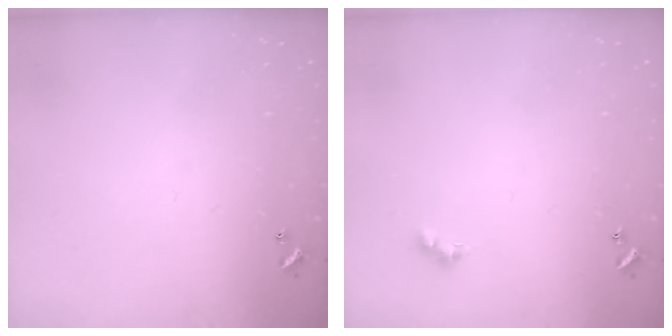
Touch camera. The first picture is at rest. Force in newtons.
{"total": 3.0, "press": 2.9, "slide": 0.5}